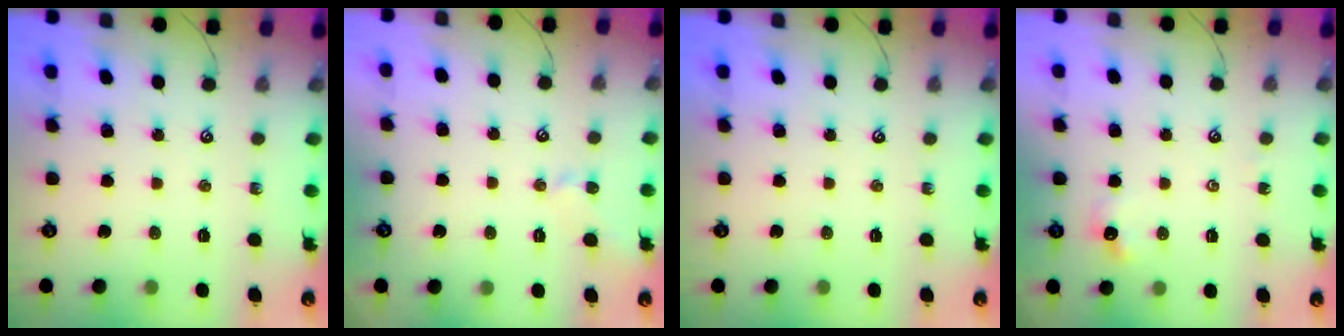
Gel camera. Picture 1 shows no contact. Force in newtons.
{"total": 3.7, "press": 3.7, "slide": 0.7}
{"total": 0.0}
{"total": 5.4, "press": 5.3, "slide": 0.7}